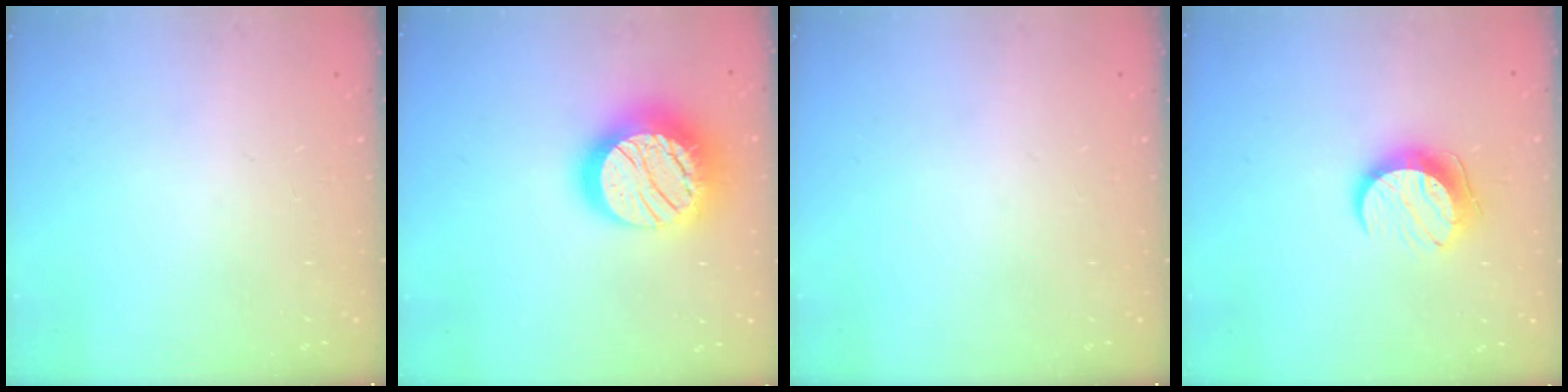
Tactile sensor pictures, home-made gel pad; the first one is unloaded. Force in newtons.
{"total": 23.1, "press": 23.1, "slide": 1.5}
{"total": 0.0}
{"total": 9.6, "press": 9.6, "slide": 0.1}